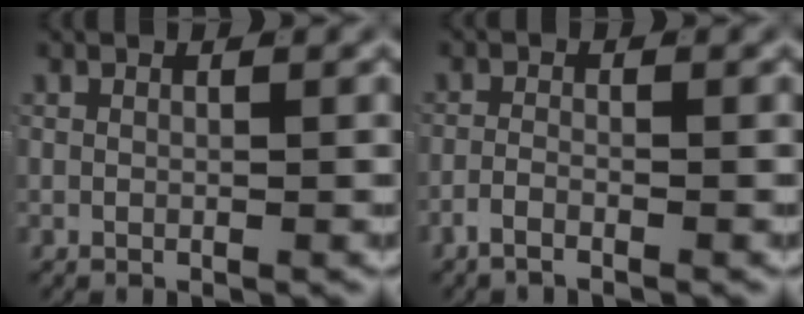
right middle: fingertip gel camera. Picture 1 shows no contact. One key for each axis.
{"total": 2.0, "fx": -1.7, "fy": 0.3, "fz": 1.0, "tx": -0.023, "ty": -0.002, "tz": -0.034}